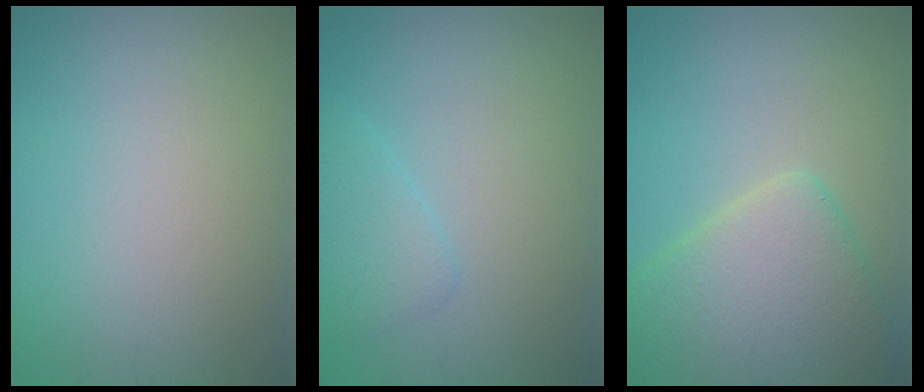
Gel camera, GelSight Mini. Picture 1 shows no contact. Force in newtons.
{"total": 2.0, "press": 2.0, "slide": 0.2}
{"total": 6.5, "press": 6.5, "slide": 0.4}